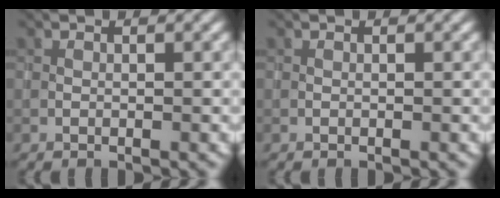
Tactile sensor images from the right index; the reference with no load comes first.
{"total": 0.0}